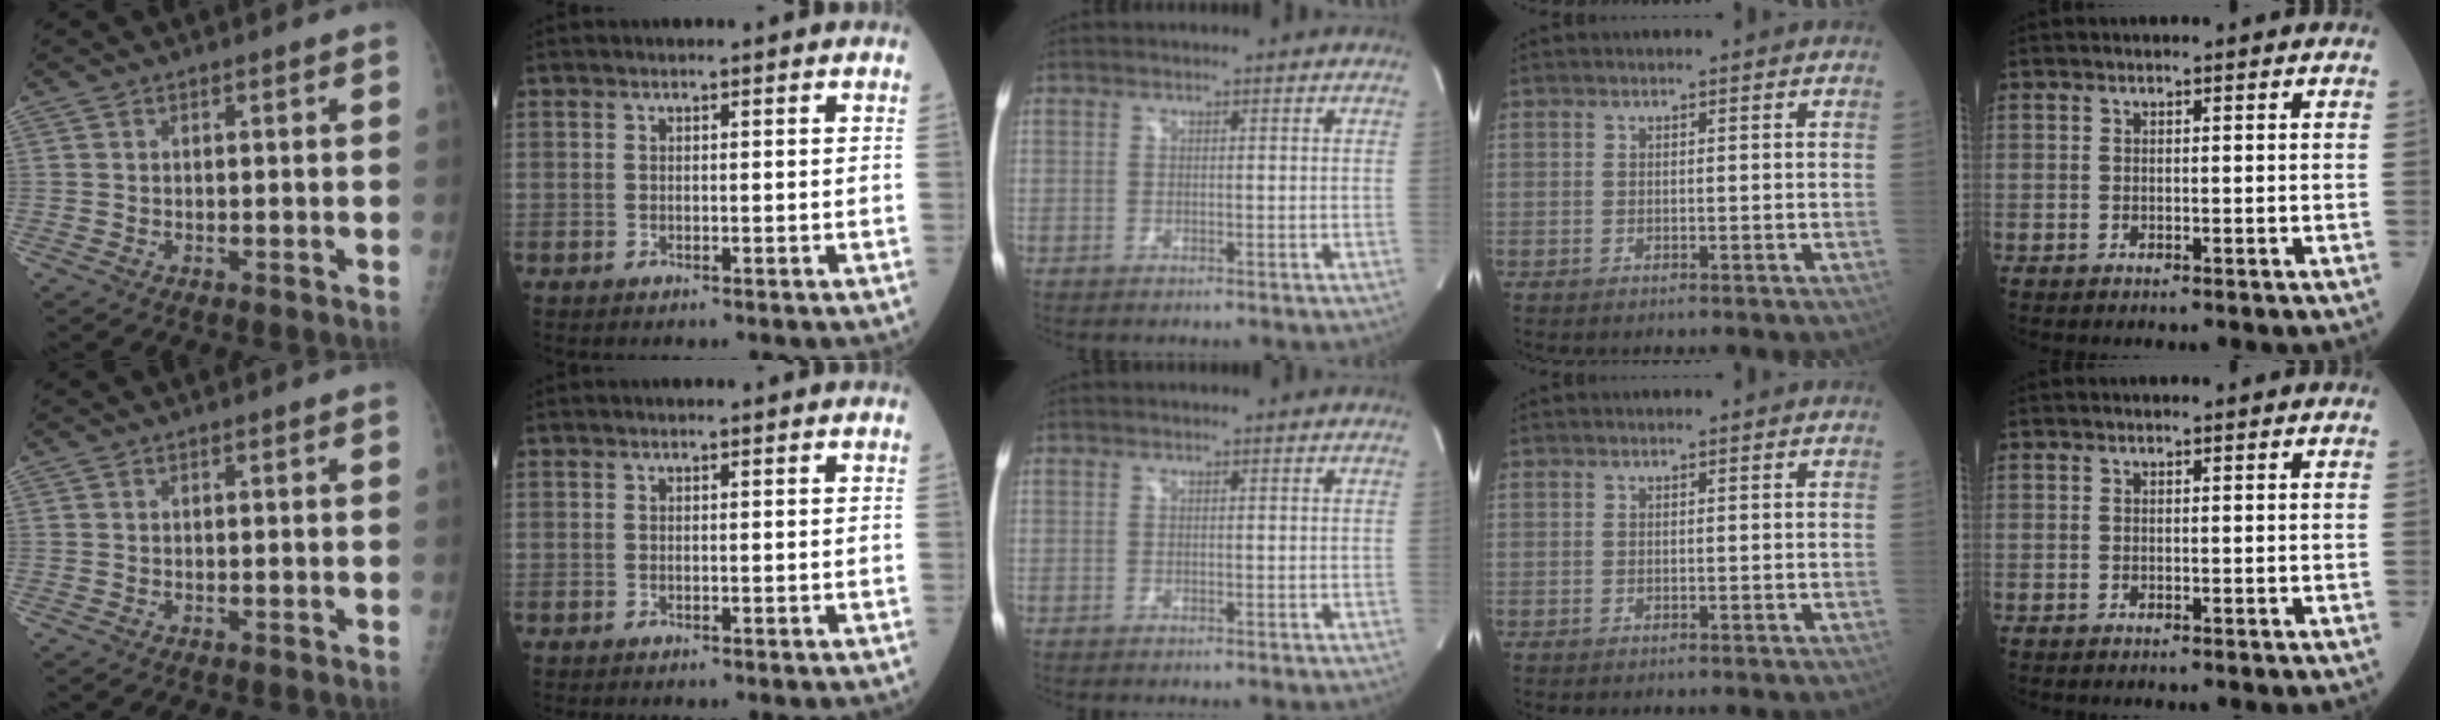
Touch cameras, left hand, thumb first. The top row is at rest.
{}